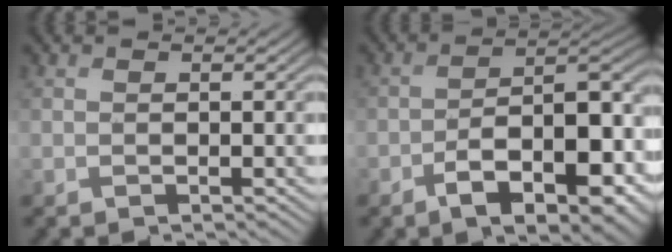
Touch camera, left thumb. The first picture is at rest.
{"total": 11.8, "force": [-5.7, 5.3, 8.9], "torque": [-0.138, -0.010, -0.088]}